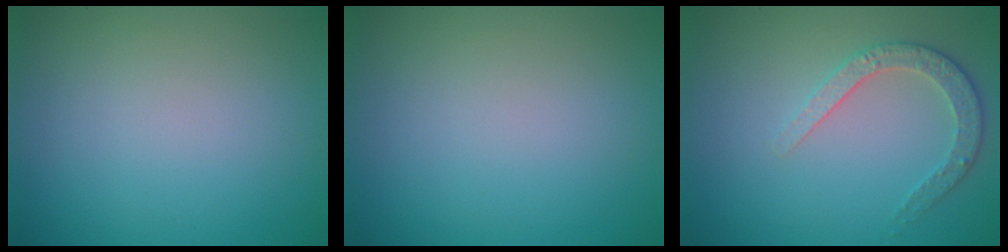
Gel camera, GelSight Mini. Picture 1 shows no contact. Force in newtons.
{"total": 0.0}
{"total": 2.6, "press": 2.5, "slide": 0.8}